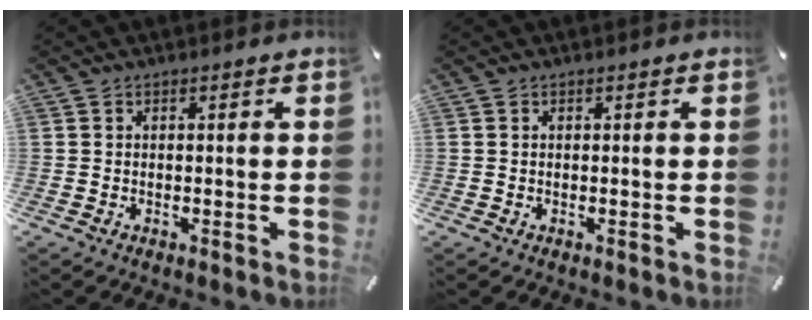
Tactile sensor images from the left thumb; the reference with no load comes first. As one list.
[{"total": 0.0}]